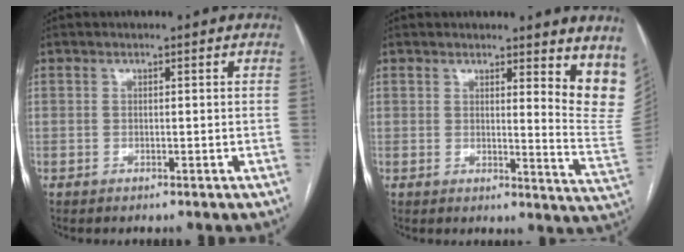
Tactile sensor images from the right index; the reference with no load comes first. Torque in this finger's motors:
{"motor_torque": [-0.10, 0.14, 0.06, 0.00]}